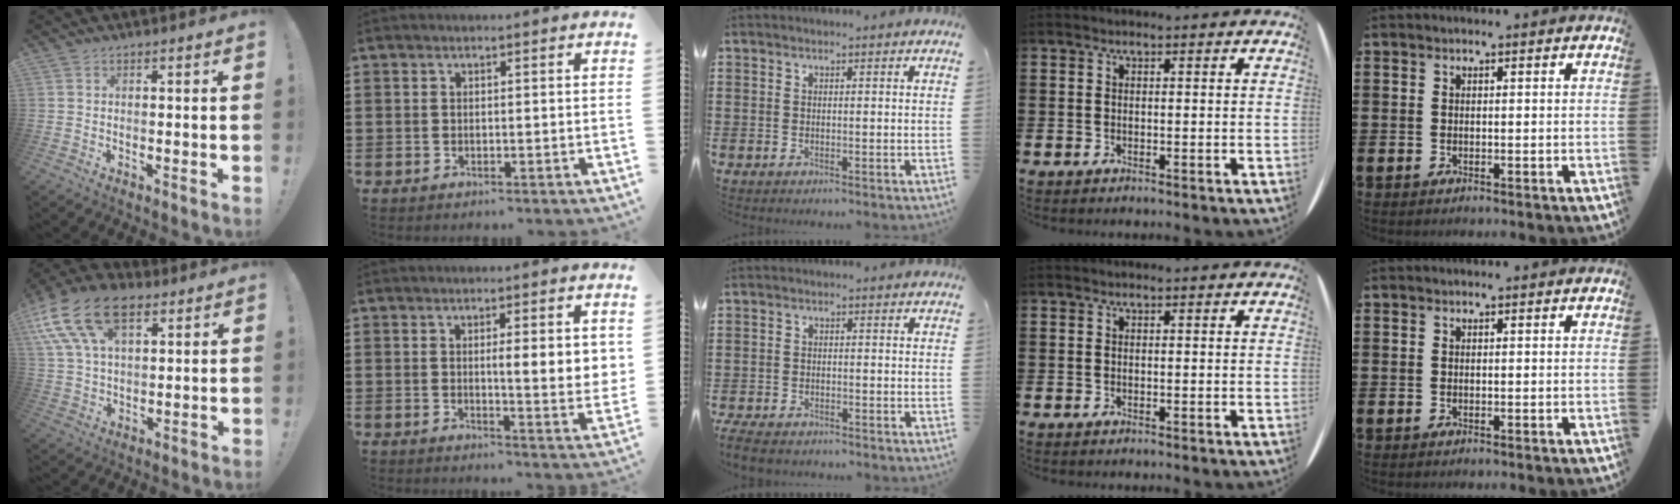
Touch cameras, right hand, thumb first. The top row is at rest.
{"thumb": {"total": 18.6, "force": [9.5, 10.6, 11.9], "torque": [-0.228, -0.046, 0.172]}, "index": {"total": 5.0, "force": [1.0, 0.7, 4.9], "torque": [-0.078, -0.008, 0.010]}, "middle": {"total": 2.5, "force": [-2.4, 0.4, 0.7], "torque": [-0.029, -0.002, -0.053]}}